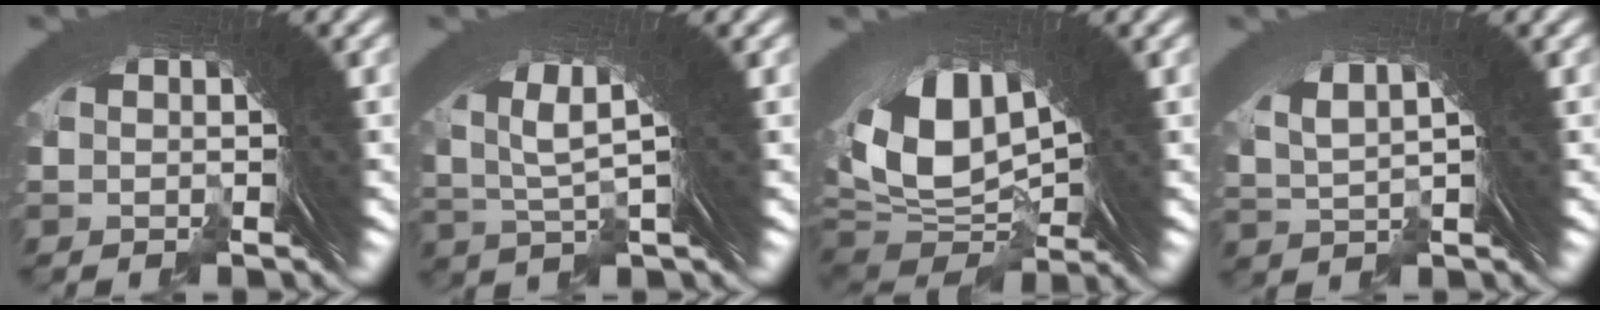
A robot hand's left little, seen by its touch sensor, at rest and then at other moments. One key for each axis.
{"total": 7.8, "fx": 3.4, "fy": 2.8, "fz": 6.4, "tx": -0.104, "ty": 0.016, "tz": 0.047}
{"total": 11.2, "fx": 1.3, "fy": 7.7, "fz": 8.0, "tx": -0.169, "ty": -0.014, "tz": 0.028}
{"total": 3.9, "fx": 2.2, "fy": 1.2, "fz": 3.0, "tx": -0.058, "ty": 0.013, "tz": 0.042}